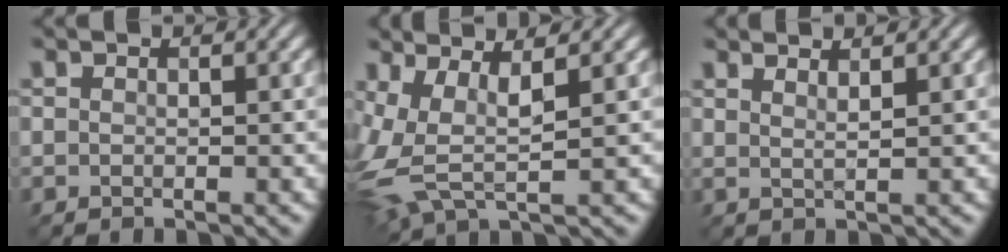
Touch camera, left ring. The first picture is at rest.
{"total": 6.3, "force": [0.5, 2.7, 5.6], "torque": [-0.145, -0.002, 0.010]}
{"total": 2.2, "force": [1.7, 0.6, 1.3], "torque": [-0.004, 0.003, 0.009]}